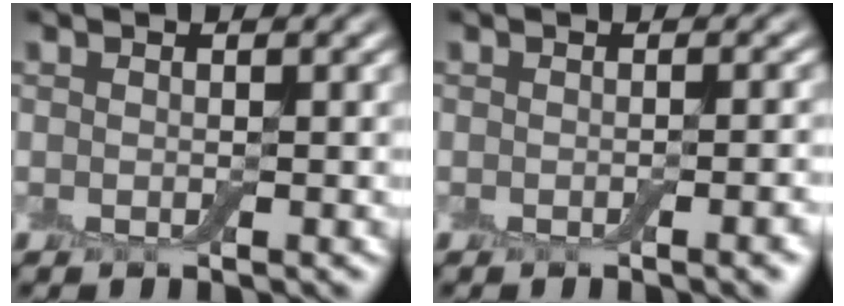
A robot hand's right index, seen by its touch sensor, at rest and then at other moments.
{"total": 2.4, "force": [-0.9, 0.5, 2.1], "torque": [-0.019, 0.001, -0.011]}